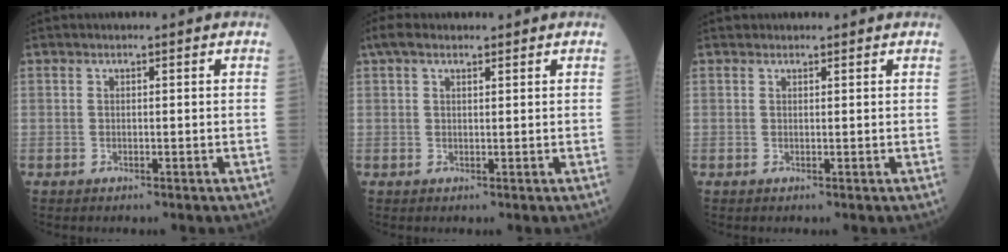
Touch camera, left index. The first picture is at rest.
{"total": 4.0, "force": [2.9, 1.4, 2.3], "torque": [-0.049, 0.034, 0.055]}
{"total": 1.1, "force": [0.9, 0.5, -0.2], "torque": [0.002, 0.007, 0.014]}